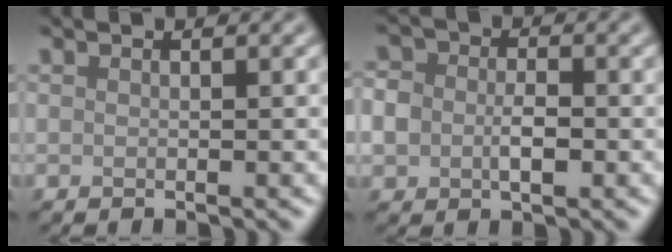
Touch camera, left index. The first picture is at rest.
{"total": 3.7, "force": [-0.6, 2.8, 2.4], "torque": [-0.040, -0.004, -0.016]}